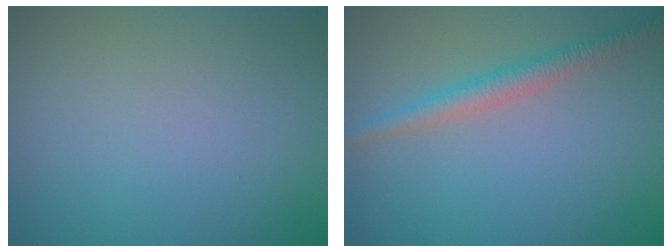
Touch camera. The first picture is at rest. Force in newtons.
{"total": 2.5, "press": 2.5, "slide": 0.0}